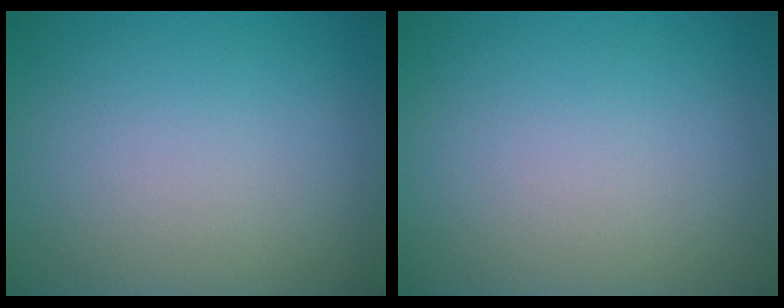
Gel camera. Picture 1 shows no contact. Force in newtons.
{"total": 0.0}